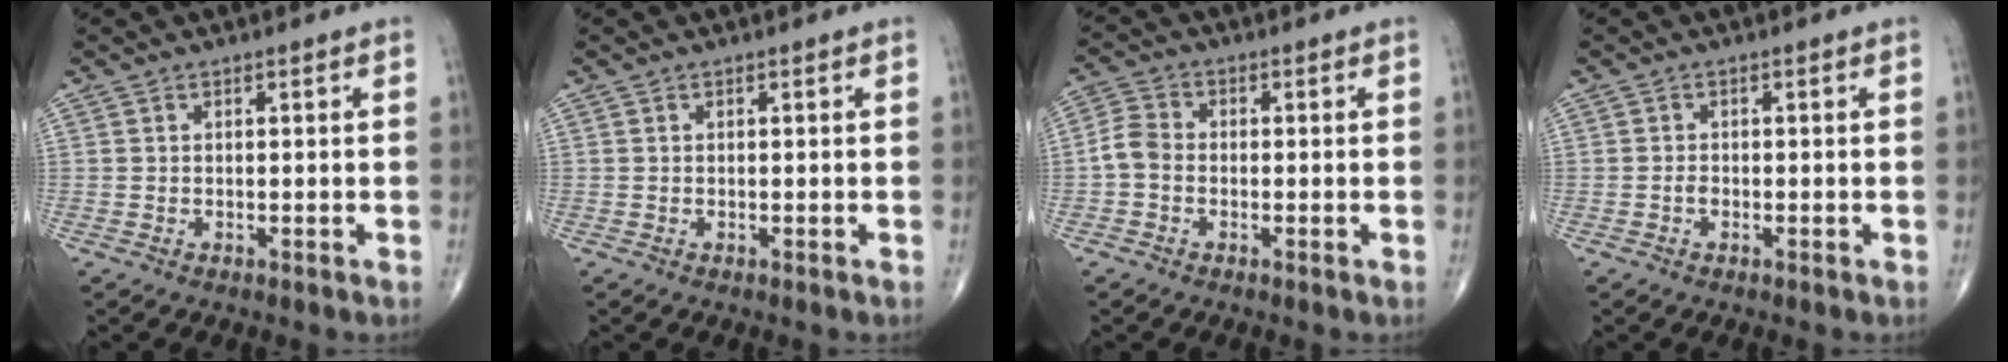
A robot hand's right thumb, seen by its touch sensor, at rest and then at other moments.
{"total": 0.0}
{"total": 4.2, "force": [-1.0, 3.2, 2.6], "torque": [-0.049, 0.011, -0.031]}
{"total": 0.9, "force": [-0.4, 0.6, 0.6], "torque": [-0.006, 0.005, -0.009]}